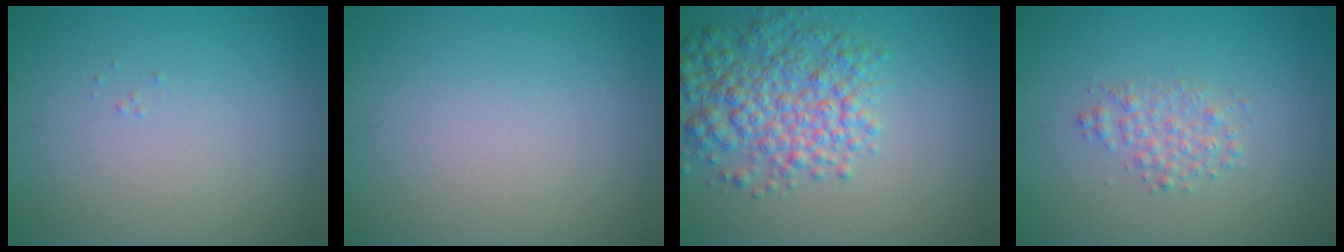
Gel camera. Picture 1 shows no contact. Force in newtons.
{"total": 0.0}
{"total": 6.2, "press": 6.2, "slide": 0.3}
{"total": 2.0, "press": 2.0, "slide": 0.0}